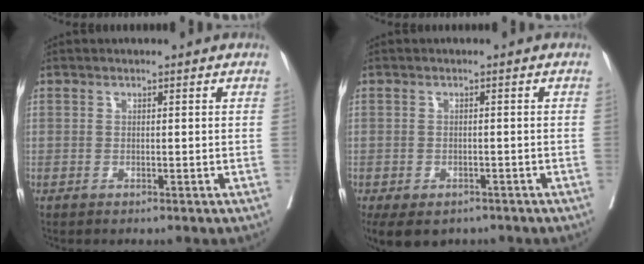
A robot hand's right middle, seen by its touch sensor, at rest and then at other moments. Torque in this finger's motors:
{"motor_torque": [1.00, -1.13, 0.13, 0.07]}